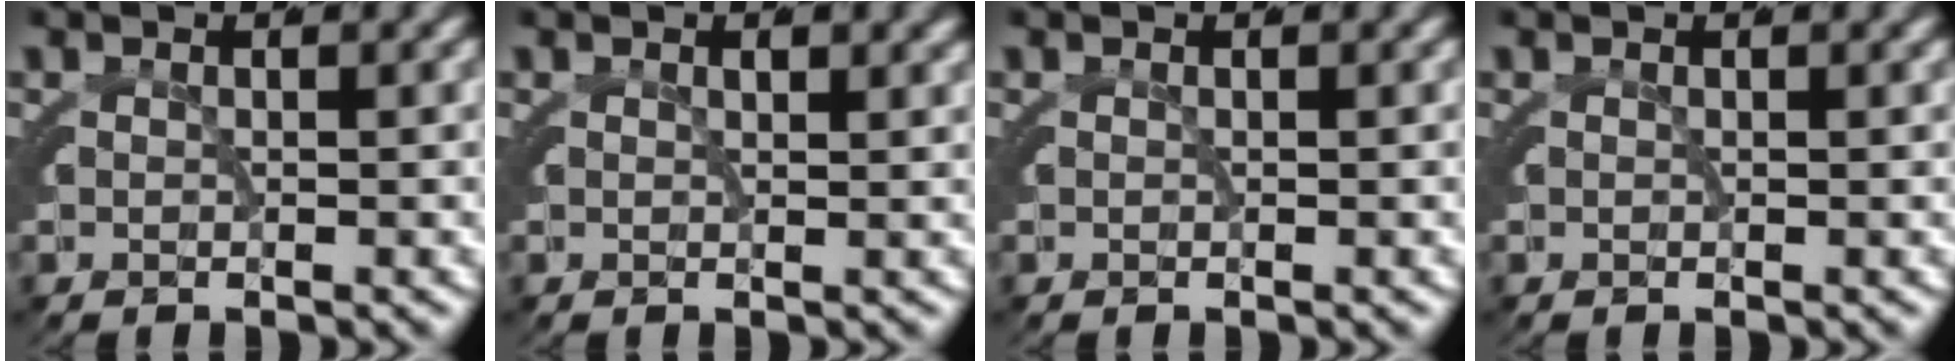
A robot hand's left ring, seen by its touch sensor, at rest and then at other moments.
{"total": 0.7, "force": [0.5, -0.3, 0.3], "torque": [0.002, 0.004, 0.006]}
{"total": 0.0}
{"total": 0.0}